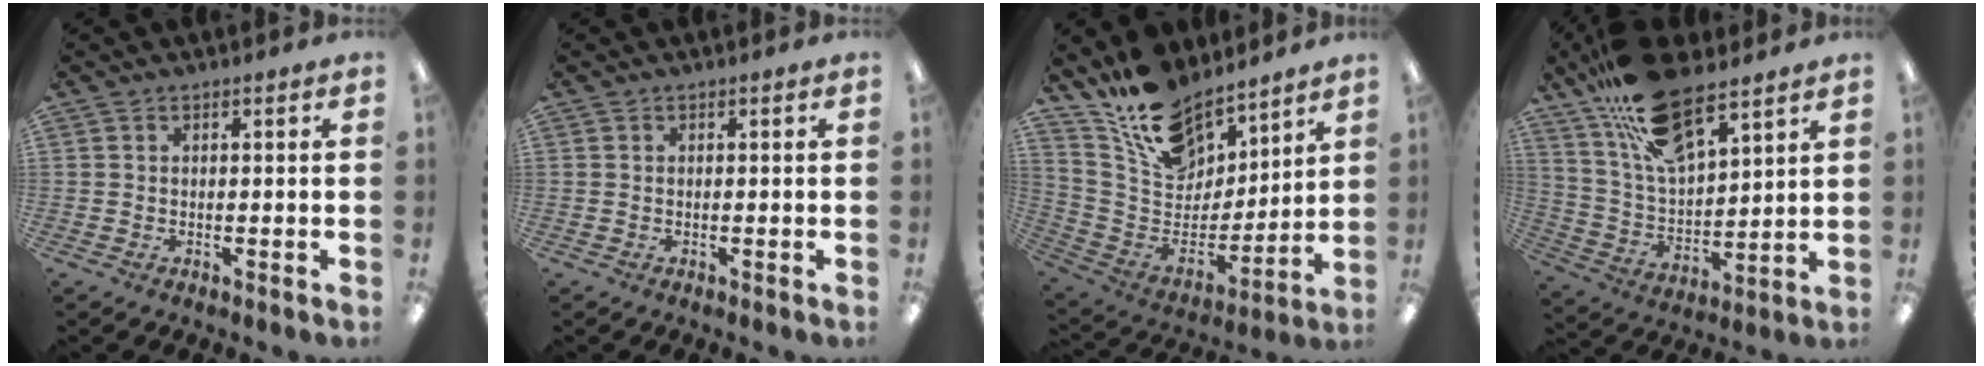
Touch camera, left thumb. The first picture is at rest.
{"total": 0.0}
{"total": 17.8, "force": [14.0, 9.0, 6.4], "torque": [-0.138, -0.091, 0.262]}
{"total": 19.1, "force": [13.5, 7.2, 11.5], "torque": [-0.219, -0.060, 0.240]}